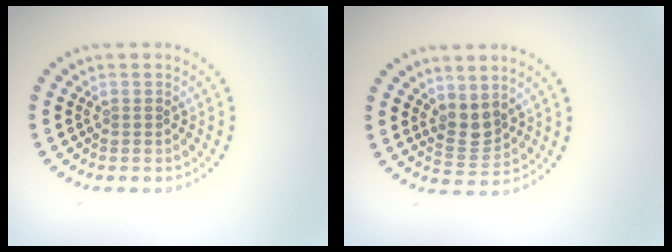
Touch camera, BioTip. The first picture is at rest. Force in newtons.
{"total": 2.3, "press": 1.9, "slide": 1.3}